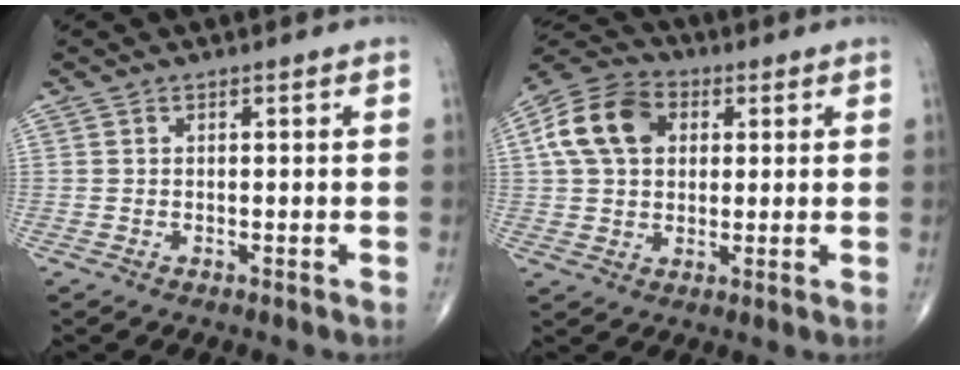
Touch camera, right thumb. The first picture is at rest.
{"total": 12.7, "force": [3.0, 9.2, 8.2], "torque": [-0.141, 0.017, 0.043]}